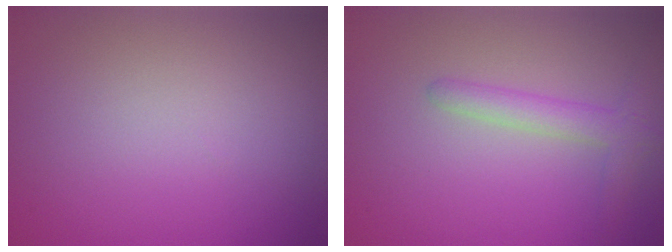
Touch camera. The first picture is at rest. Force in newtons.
{"total": 2.4, "press": 2.4, "slide": 0.2}